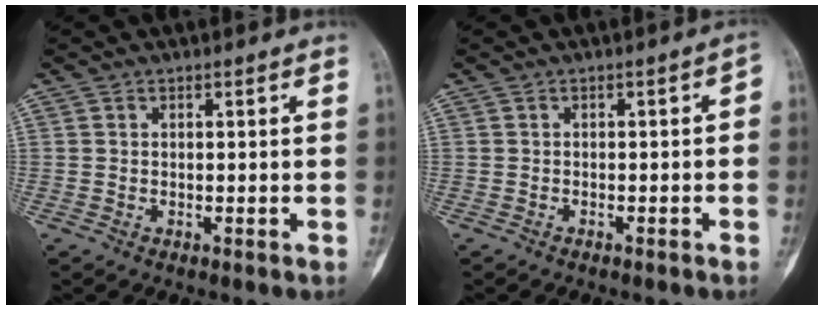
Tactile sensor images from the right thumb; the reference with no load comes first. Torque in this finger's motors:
{"motor_torque": [0.00, -0.32, 0.53, 0.02, -0.08]}